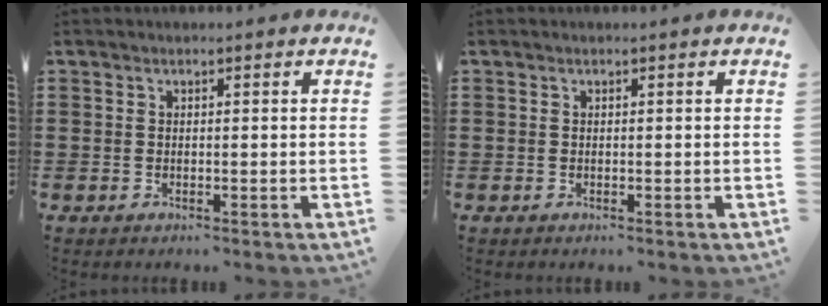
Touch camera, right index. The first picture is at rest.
{"total": 0.0}